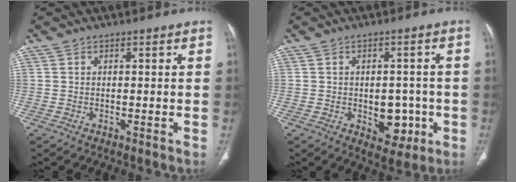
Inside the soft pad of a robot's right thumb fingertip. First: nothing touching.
{"total": 7.2, "force": [-1.7, 4.8, 5.1], "torque": [-0.030, 0.006, -0.012]}